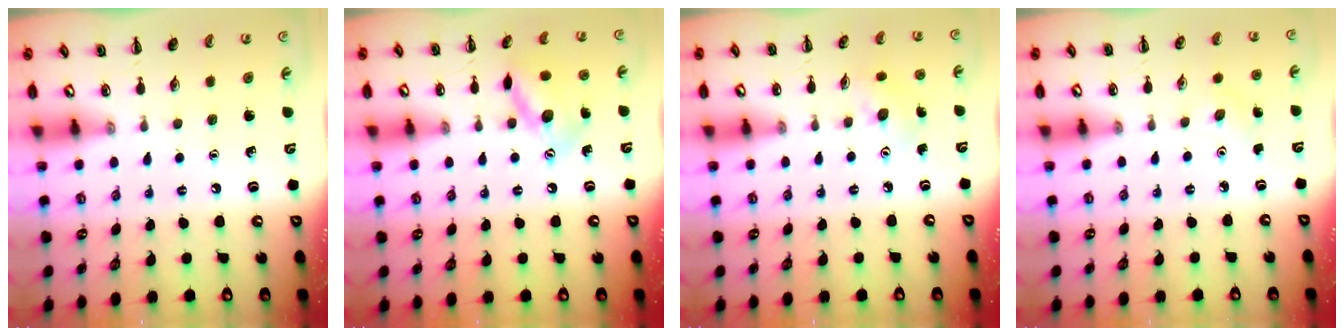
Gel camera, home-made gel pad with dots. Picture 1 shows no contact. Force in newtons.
{"total": 11.4, "press": 11.4, "slide": 0.4}
{"total": 3.2, "press": 3.1, "slide": 0.8}
{"total": 2.9, "press": 2.8, "slide": 0.8}